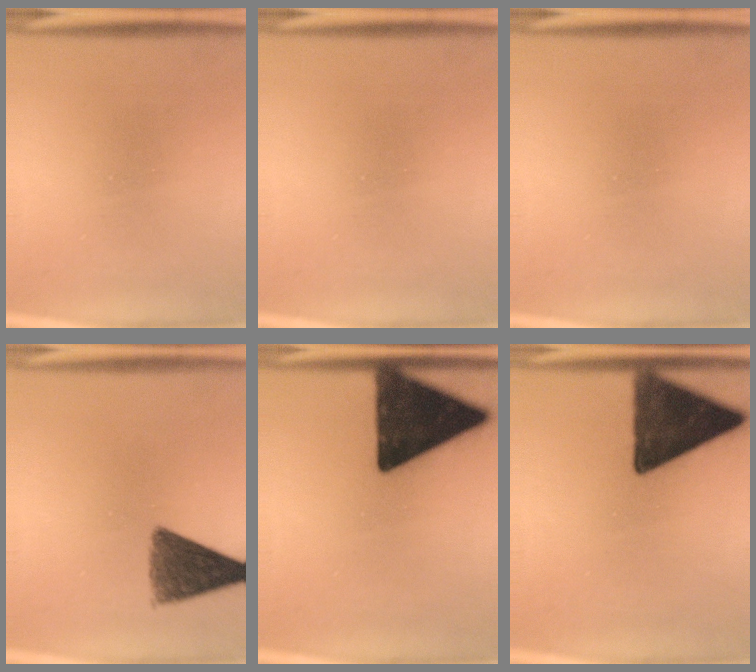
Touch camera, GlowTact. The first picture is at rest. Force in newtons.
{"total": 0.0}
{"total": 0.0}
{"total": 8.8}
{"total": 17.1}
{"total": 13.6}